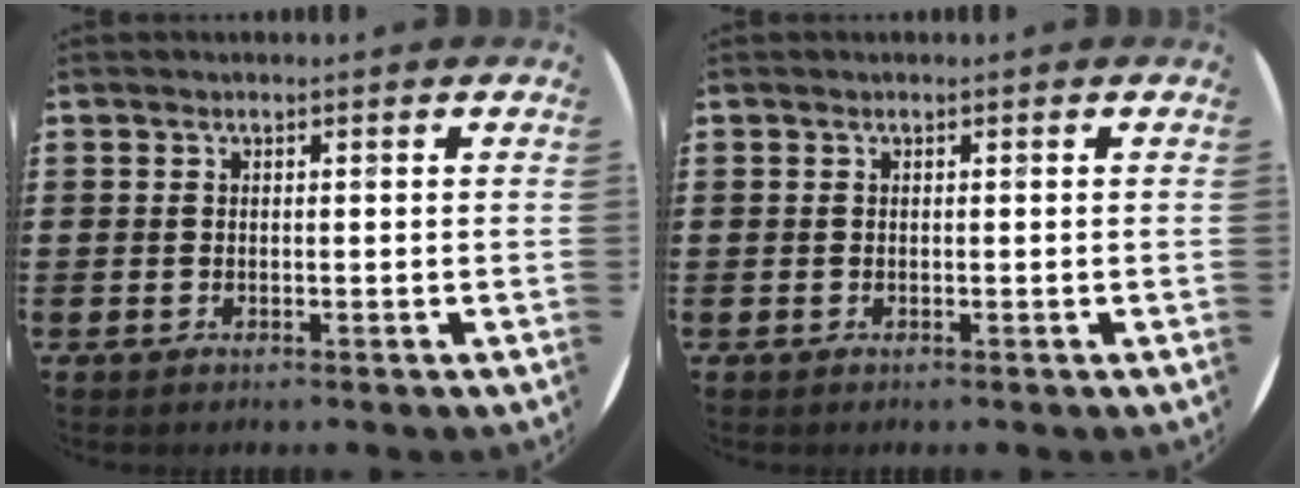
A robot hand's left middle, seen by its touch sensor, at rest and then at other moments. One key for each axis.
{"total": 0.0}